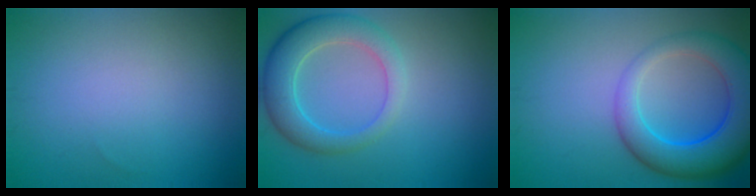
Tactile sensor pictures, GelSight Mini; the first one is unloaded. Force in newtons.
{"total": 5.3, "press": 5.3, "slide": 0.8}
{"total": 8.1, "press": 8.1, "slide": 0.4}